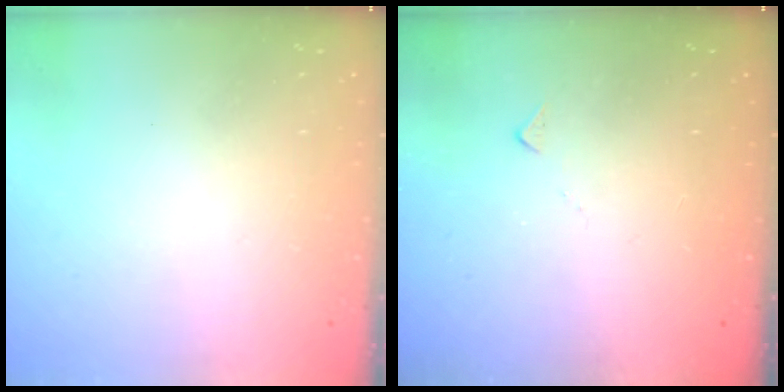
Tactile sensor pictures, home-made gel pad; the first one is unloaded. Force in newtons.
{"total": 5.9, "press": 5.9, "slide": 0.6}